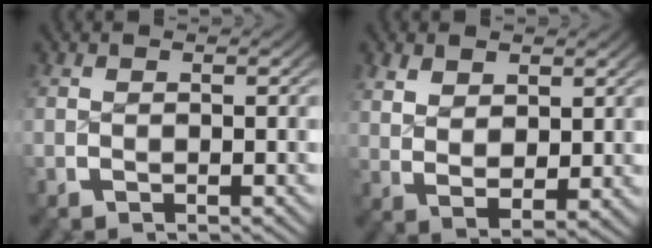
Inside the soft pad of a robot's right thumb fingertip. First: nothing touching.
{"total": 4.2, "force": [1.2, 2.6, 3.1], "torque": [-0.058, -0.017, 0.038]}